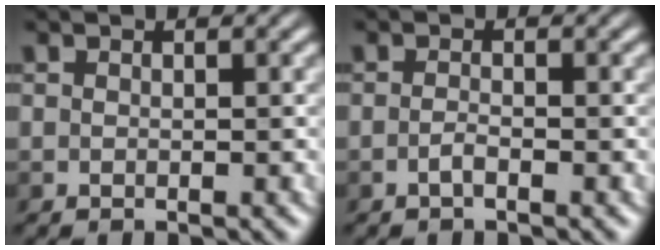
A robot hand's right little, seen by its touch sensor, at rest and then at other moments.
{"total": 1.7, "force": [-1.6, 0.0, 0.7], "torque": [-0.018, 0.000, -0.033]}